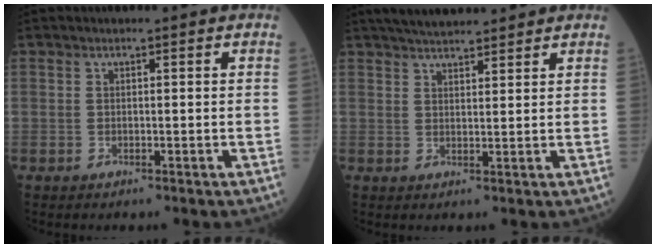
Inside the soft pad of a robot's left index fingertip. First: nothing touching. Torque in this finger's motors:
{"motor_torque": [-0.04, -0.27, 0.07, 0.06]}